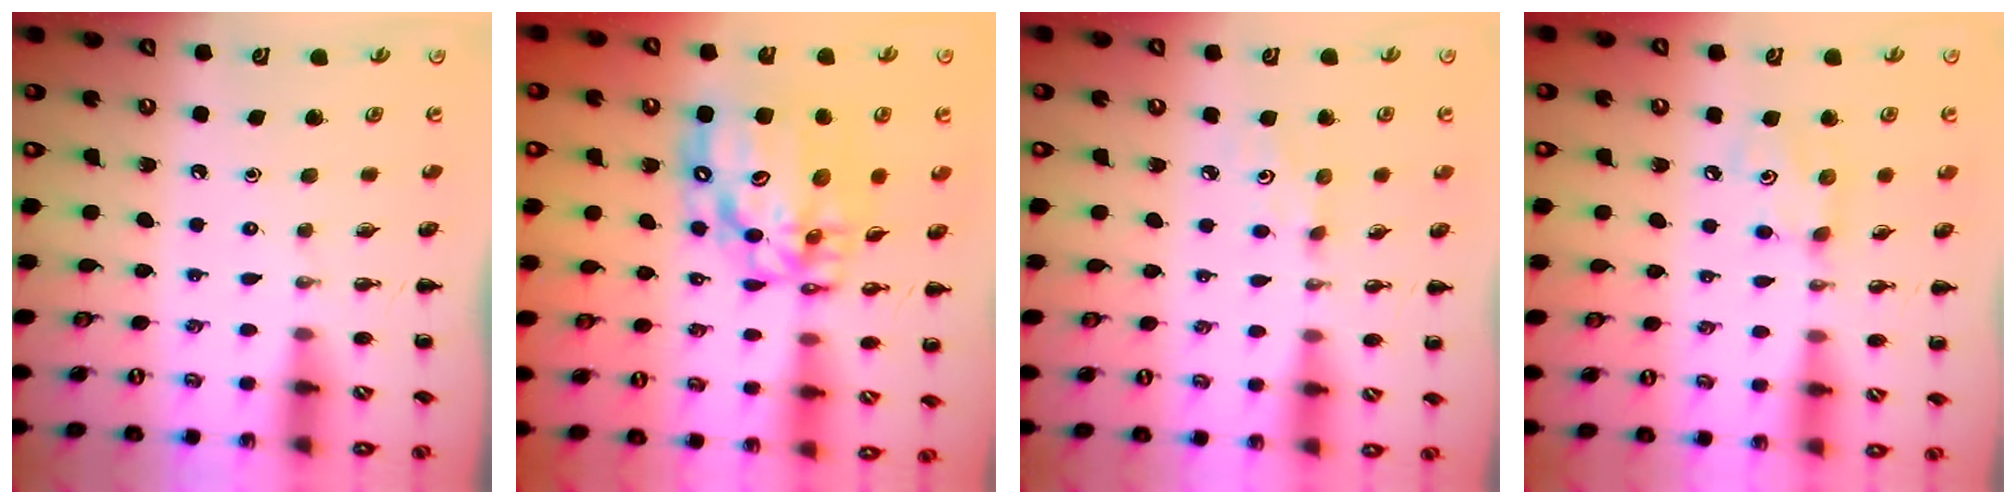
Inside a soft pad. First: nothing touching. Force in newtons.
{"total": 17.4, "press": 16.8, "slide": 4.6}
{"total": 2.8, "press": 2.7, "slide": 0.7}
{"total": 3.9, "press": 3.8, "slide": 0.6}